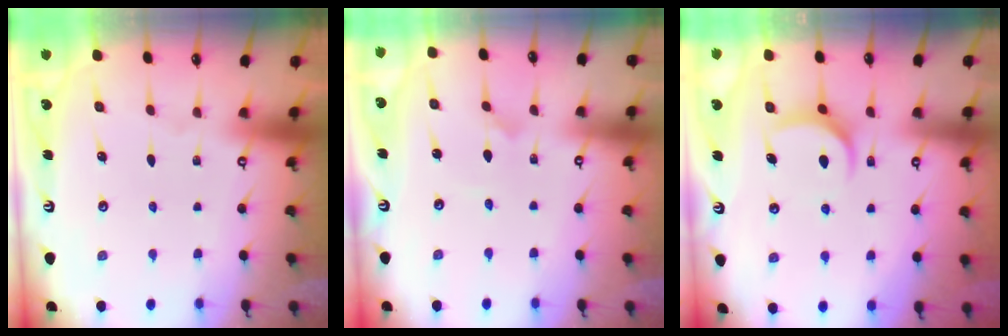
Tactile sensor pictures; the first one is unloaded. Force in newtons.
{"total": 1.9, "press": 1.9, "slide": 0.2}
{"total": 7.7, "press": 7.7, "slide": 0.7}